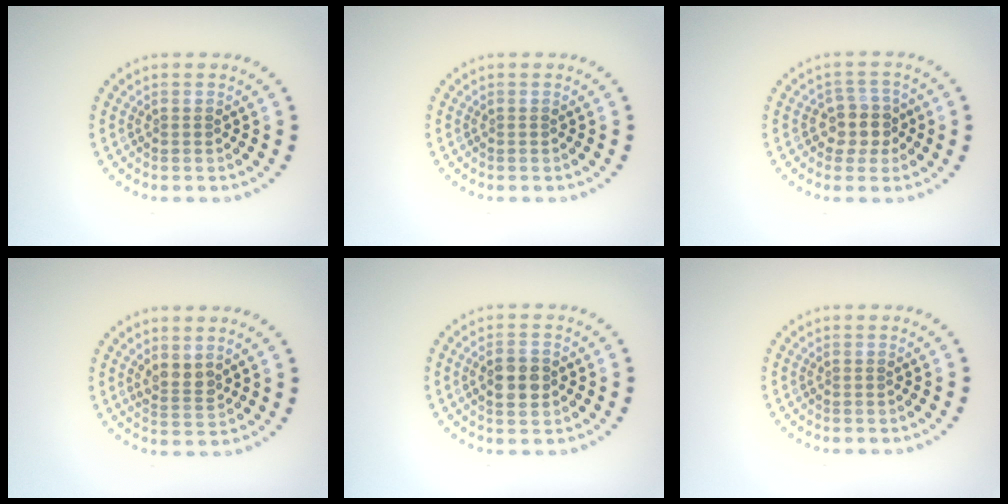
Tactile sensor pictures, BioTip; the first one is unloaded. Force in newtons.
{"total": 0.0}
{"total": 2.8, "press": 2.4, "slide": 1.4}
{"total": 1.7, "press": 1.4, "slide": 1.0}
{"total": 3.0, "press": 3.0, "slide": 0.2}
{"total": 0.0}